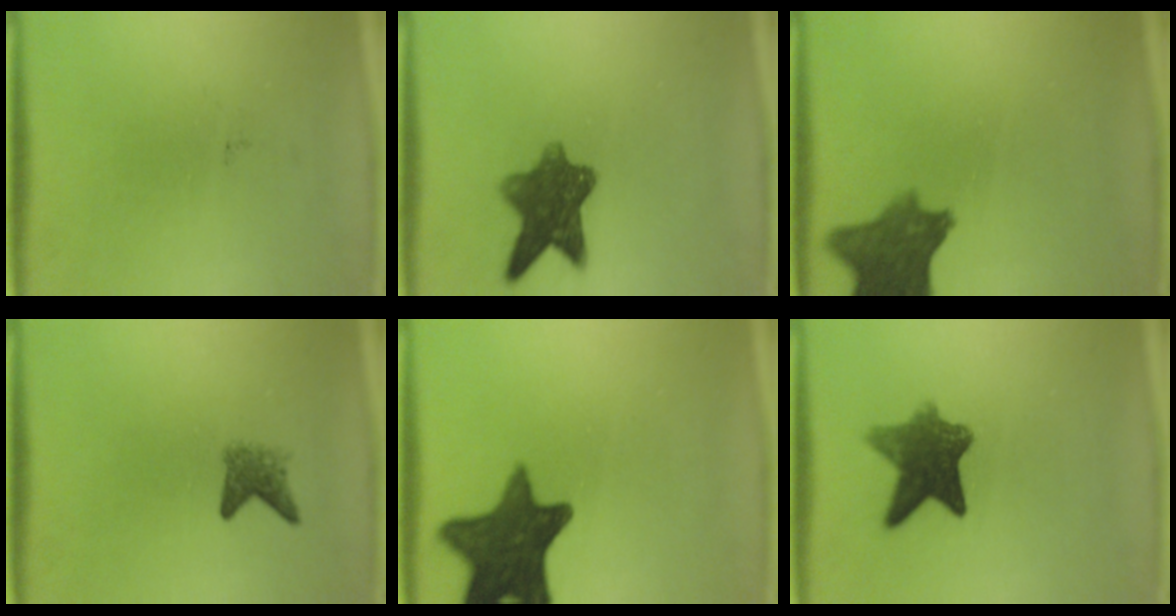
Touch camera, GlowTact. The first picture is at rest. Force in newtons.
{"total": 8.7}
{"total": 9.1}
{"total": 2.3}
{"total": 13.7}
{"total": 8.2}